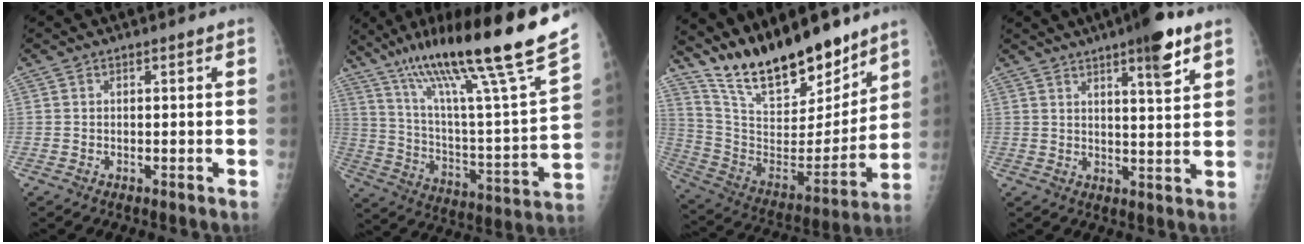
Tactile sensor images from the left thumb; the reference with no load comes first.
{"total": 29.6, "force": [20.0, 2.3, 21.8], "torque": [-0.345, -0.056, 0.329]}
{"total": 22.8, "force": [18.5, 7.4, 11.1], "torque": [-0.155, -0.095, 0.326]}
{"total": 9.0, "force": [5.4, 1.5, 7.1], "torque": [-0.094, -0.027, 0.076]}